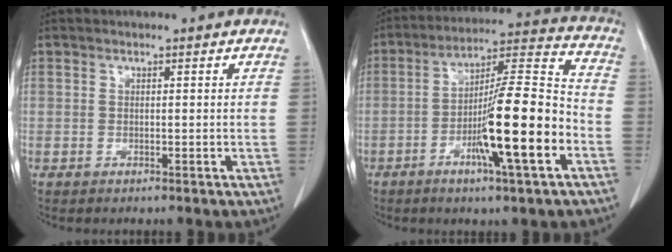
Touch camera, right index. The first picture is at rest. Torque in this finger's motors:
{"motor_torque": [2.14, 0.00, 1.05, 0.21]}